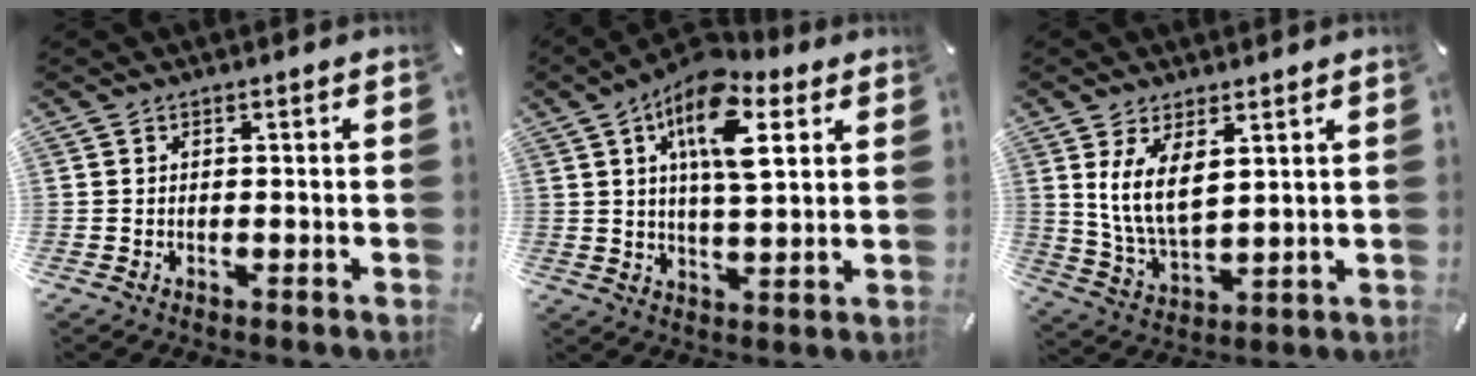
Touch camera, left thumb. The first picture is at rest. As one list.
[{"total": 14.6, "force": [6.8, 6.6, 11.1], "torque": [-0.183, -0.016, 0.115]}, {"total": 9.4, "force": [4.0, 4.6, 7.1], "torque": [-0.165, -0.018, 0.068]}]